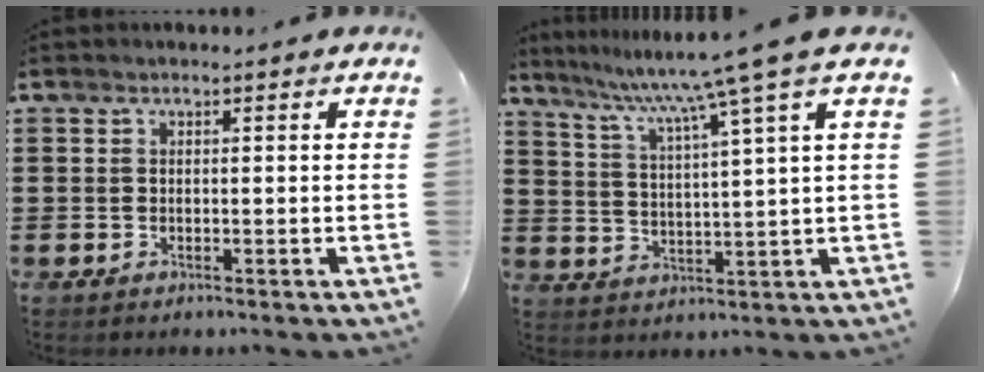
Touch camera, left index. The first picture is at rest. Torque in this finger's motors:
{"motor_torque": [1.45, -0.70, 0.47, 0.19]}